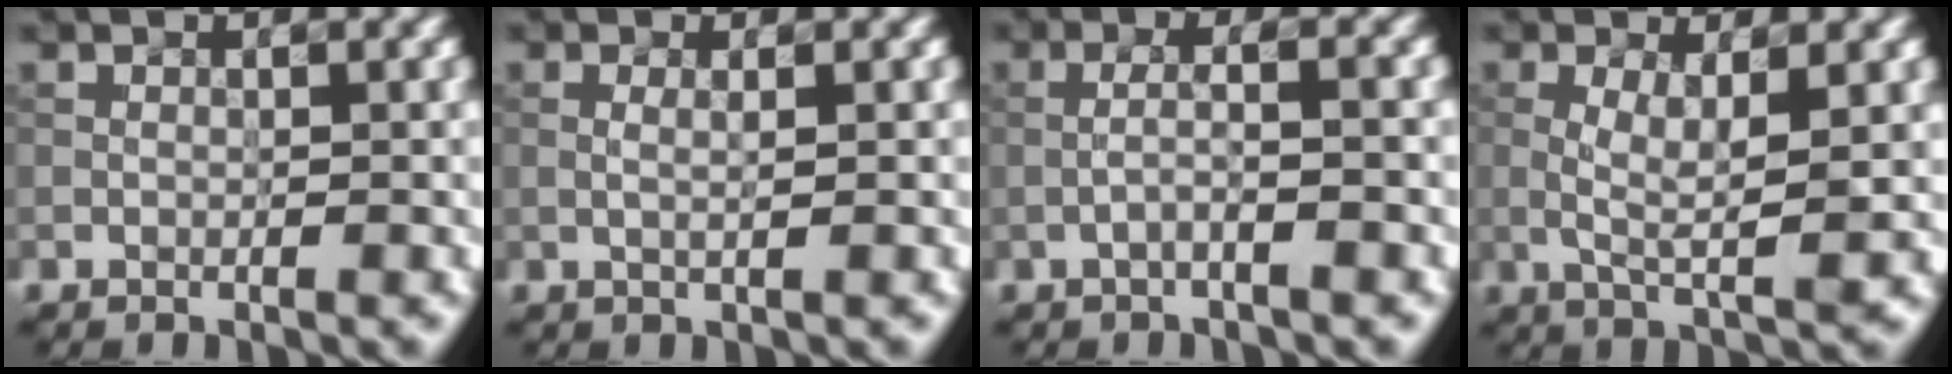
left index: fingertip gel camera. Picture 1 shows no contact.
{"total": 0.8, "force": [0.2, 0.2, 0.8], "torque": [-0.013, 0.000, 0.002]}
{"total": 2.0, "force": [-0.8, 0.0, 1.8], "torque": [-0.037, 0.016, -0.015]}
{"total": 3.6, "force": [0.1, 0.6, 3.5], "torque": [-0.075, 0.001, 0.010]}